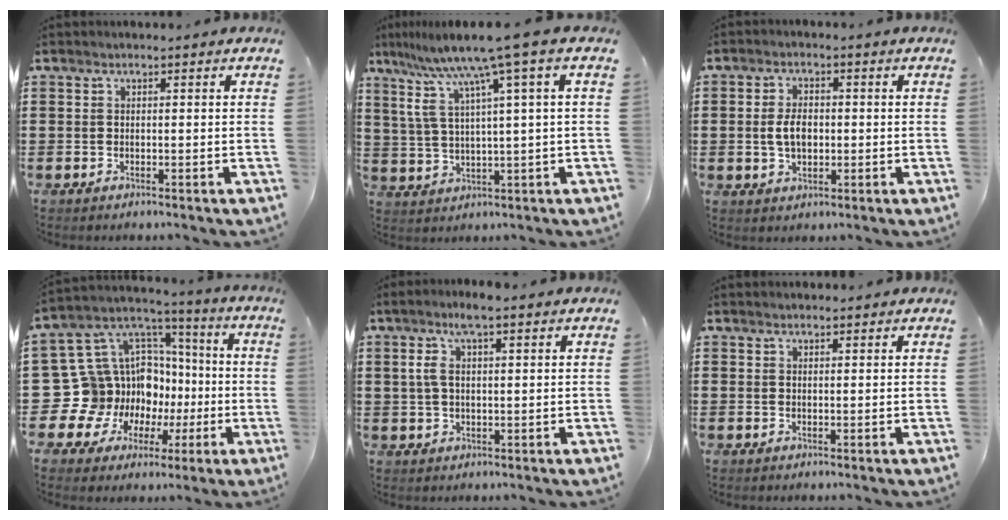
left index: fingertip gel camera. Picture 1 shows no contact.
{"total": 9.1, "force": [5.4, -0.7, 7.2], "torque": [-0.169, -0.036, 0.082]}
{"total": 4.5, "force": [-0.2, 2.5, 3.7], "torque": [-0.073, 0.001, -0.010]}
{"total": 16.3, "force": [-3.5, 15.0, 5.2], "torque": [-0.155, -0.028, -0.021]}
{"total": 5.4, "force": [2.3, 1.5, 4.7], "torque": [-0.104, 0.004, 0.035]}
{"total": 0.9, "force": [0.9, 0.1, 0.1], "torque": [-0.004, 0.000, 0.018]}